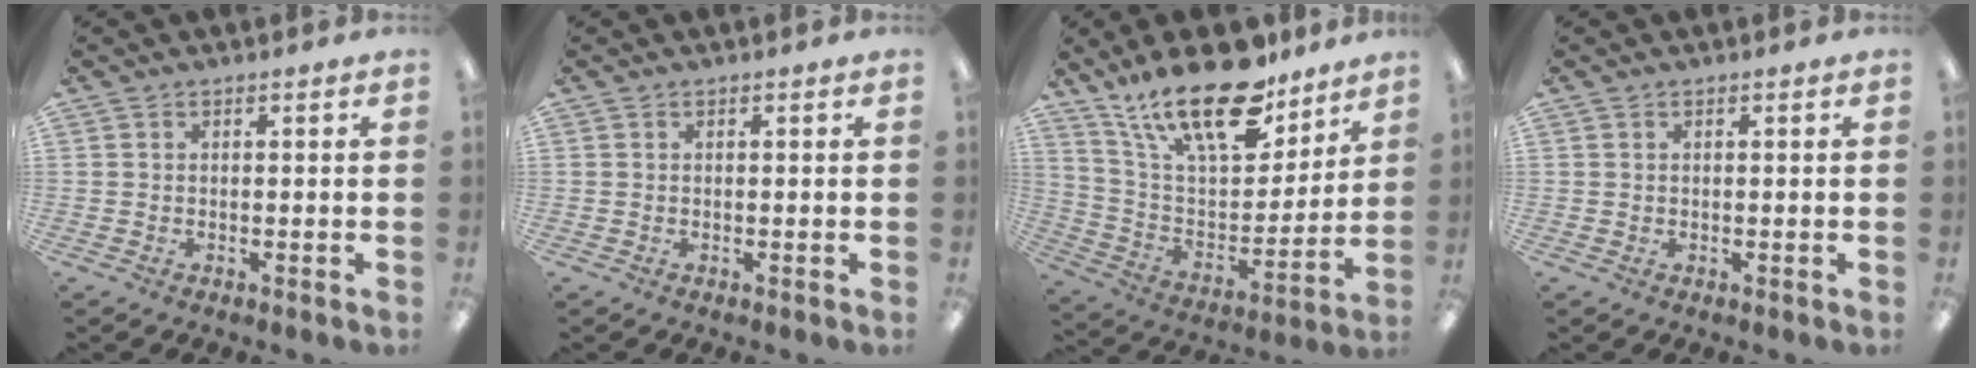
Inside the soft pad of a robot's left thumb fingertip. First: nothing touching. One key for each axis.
{"total": 0.0}
{"total": 22.9, "fx": 16.4, "fy": 9.0, "fz": 13.2, "tx": -0.243, "ty": -0.095, "tz": 0.285}
{"total": 0.0}